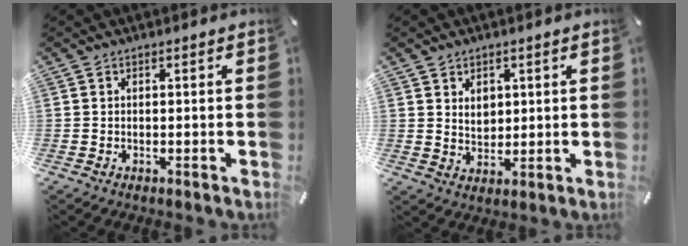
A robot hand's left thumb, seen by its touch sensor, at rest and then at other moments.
{"total": 4.4, "force": [1.9, 3.6, 1.6], "torque": [-0.018, -0.005, 0.030]}